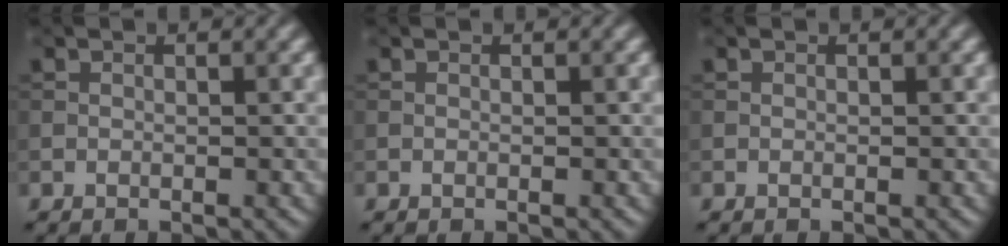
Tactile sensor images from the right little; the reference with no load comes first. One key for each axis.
{"total": 0.0}
{"total": 0.0}